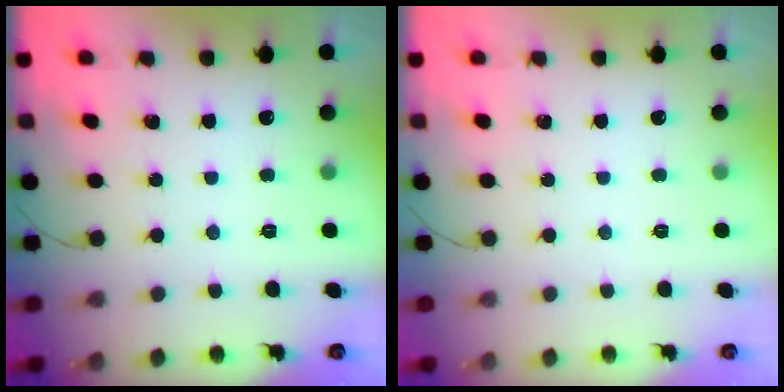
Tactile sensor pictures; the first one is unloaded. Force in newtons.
{"total": 0.0}